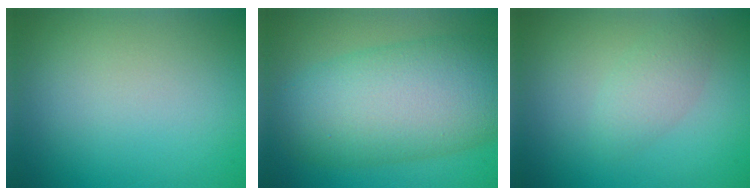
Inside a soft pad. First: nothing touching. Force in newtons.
{"total": 10.9, "press": 10.9, "slide": 0.4}
{"total": 2.1, "press": 2.1, "slide": 0.1}